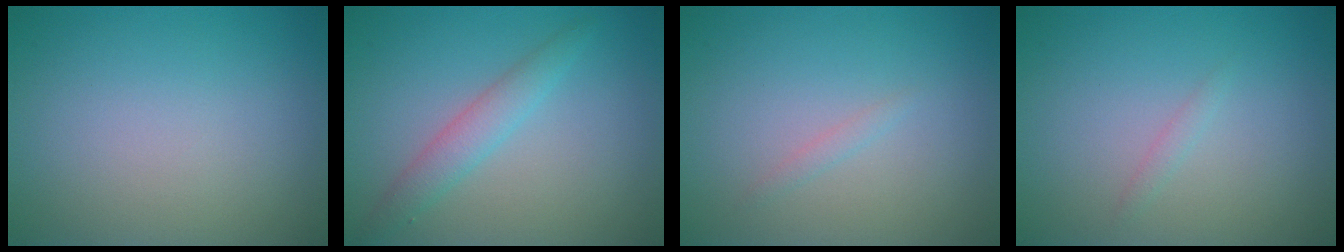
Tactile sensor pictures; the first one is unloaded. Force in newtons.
{"total": 2.4, "press": 2.4, "slide": 0.1}
{"total": 0.7, "press": 0.7, "slide": 0.1}
{"total": 0.7, "press": 0.7, "slide": 0.0}